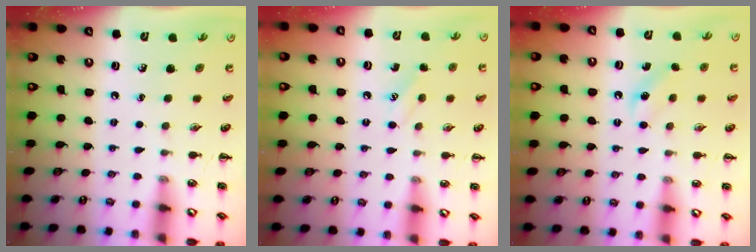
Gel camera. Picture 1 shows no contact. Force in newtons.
{"total": 7.5, "press": 7.2, "slide": 2.2}
{"total": 4.9, "press": 4.7, "slide": 1.3}